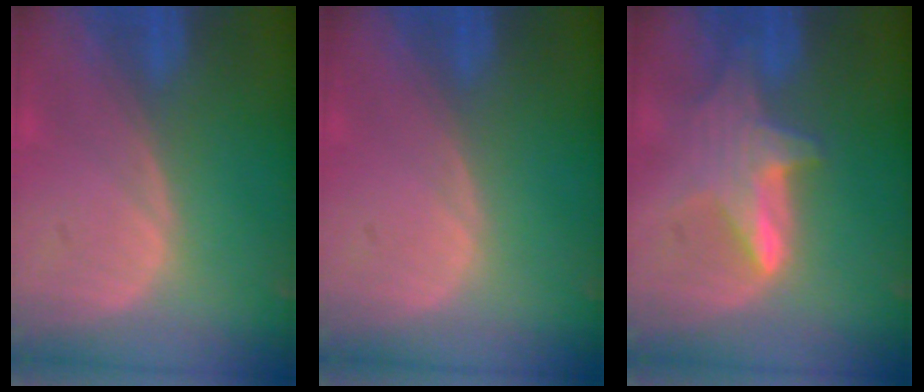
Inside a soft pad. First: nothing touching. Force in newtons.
{"total": 0.0}
{"total": 6.1, "press": 6.0, "slide": 0.5}